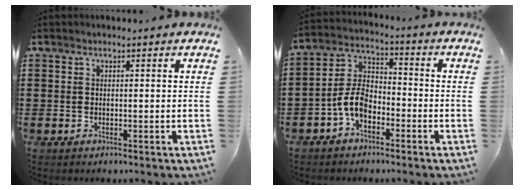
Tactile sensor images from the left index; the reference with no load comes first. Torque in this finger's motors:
{"motor_torque": [1.19, 0.95, 0.30, 0.07]}